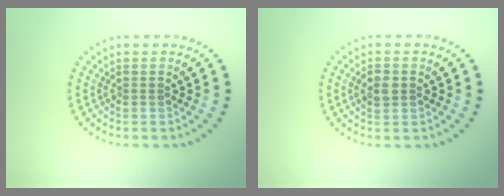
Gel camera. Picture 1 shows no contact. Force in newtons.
{"total": 1.8, "press": 1.8, "slide": 0.3}